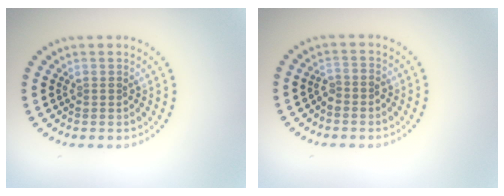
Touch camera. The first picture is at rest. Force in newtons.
{"total": 1.3, "press": 1.1, "slide": 0.7}